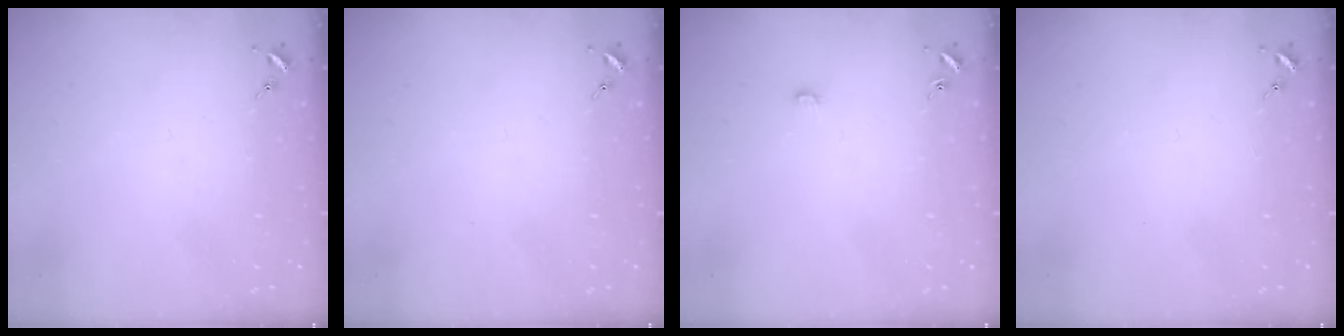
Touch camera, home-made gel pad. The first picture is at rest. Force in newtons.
{"total": 0.0}
{"total": 3.8, "press": 3.8, "slide": 0.4}
{"total": 0.0}